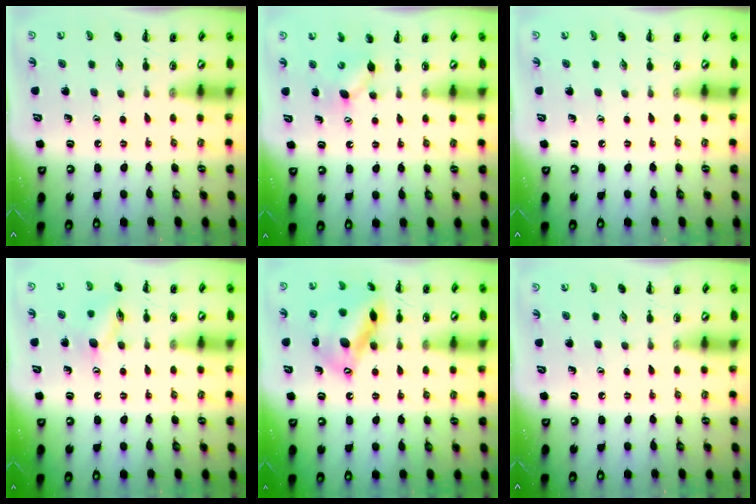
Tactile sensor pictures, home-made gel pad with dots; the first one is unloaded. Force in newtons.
{"total": 4.1, "press": 3.9, "slide": 1.2}
{"total": 0.0}
{"total": 9.6, "press": 9.6, "slide": 0.6}
{"total": 15.6, "press": 15.6, "slide": 0.7}
{"total": 0.0}